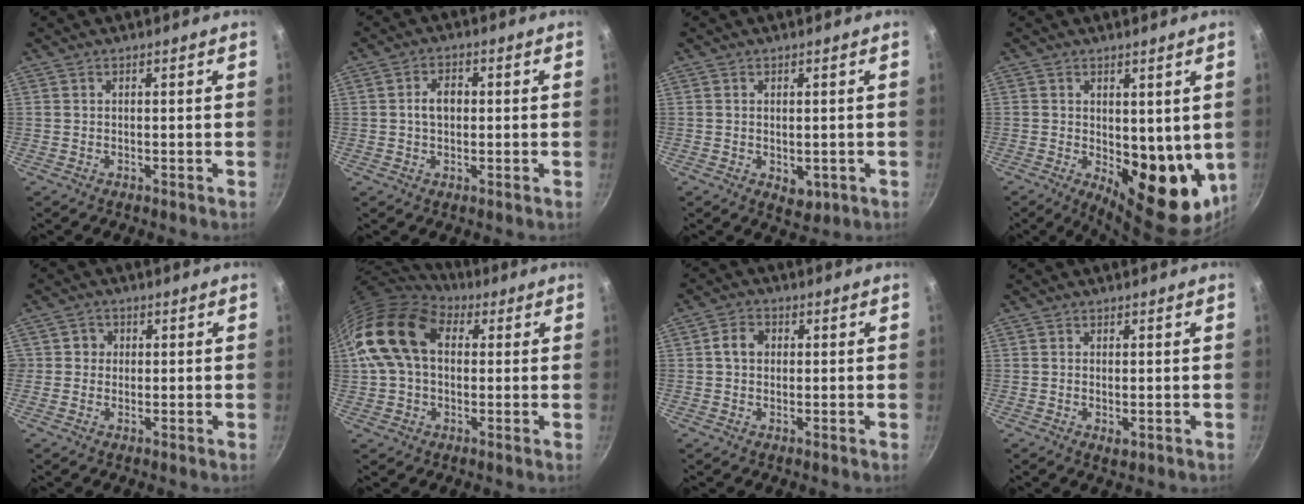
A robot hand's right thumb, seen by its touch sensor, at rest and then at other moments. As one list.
[{"total": 4.0, "force": [0.1, 2.8, 2.9], "torque": [-0.035, 0.011, -0.003]}, {"total": 3.2, "force": [-0.7, 2.2, 2.2], "torque": [-0.029, -0.012, -0.006]}, {"total": 14.0, "force": [-0.7, 7.2, 11.9], "torque": [-0.119, -0.036, 0.005]}, {"total": 2.7, "force": [0.2, 2.6, 0.5], "torque": [0.012, 0.003, -0.003]}, {"total": 15.9, "force": [3.2, 10.9, 11.1], "torque": [-0.185, 0.021, 0.042]}, {"total": 4.1, "force": [0.5, 3.2, 2.4], "torque": [-0.032, 0.010, 0.001]}, {"total": 1.6, "force": [-0.4, 0.7, 1.3], "torque": [-0.023, -0.007, -0.006]}]